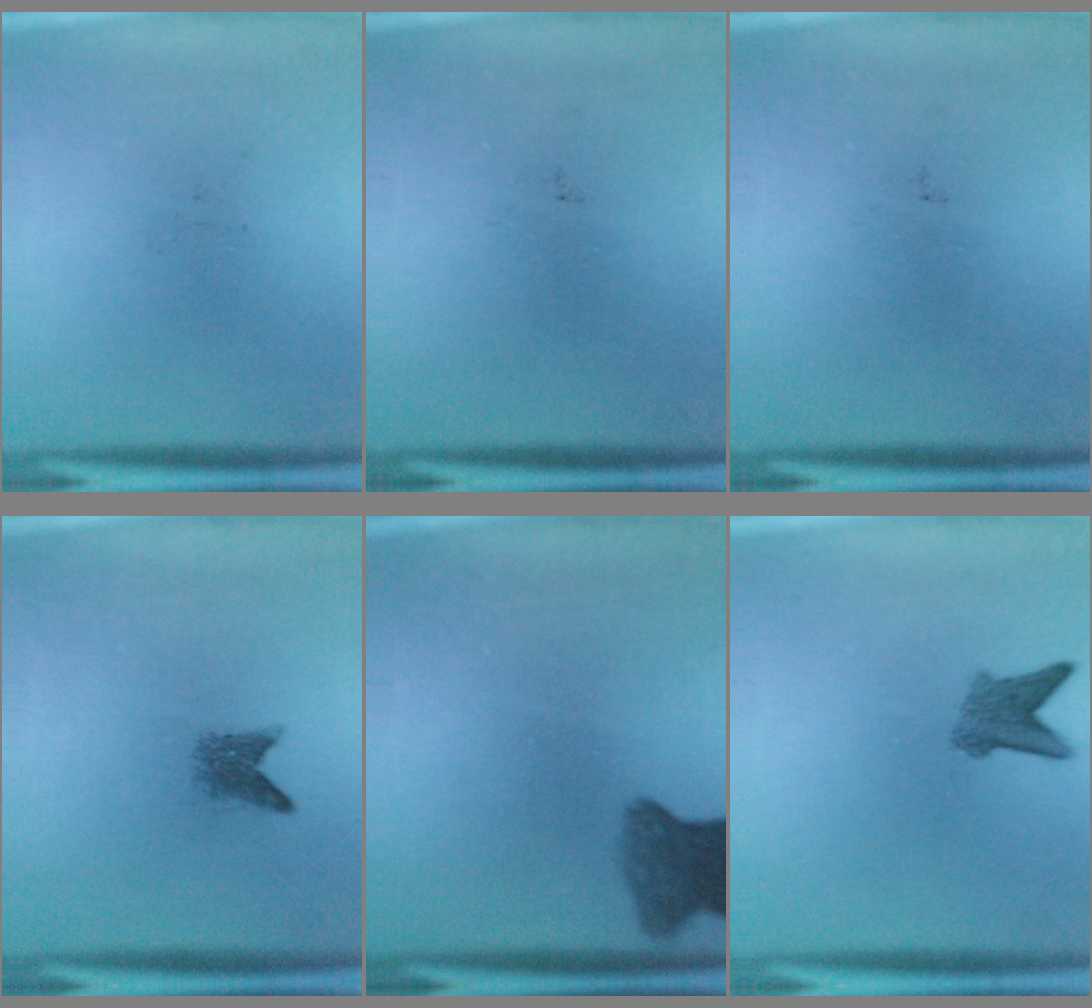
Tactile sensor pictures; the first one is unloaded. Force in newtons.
{"total": 0.0}
{"total": 0.0}
{"total": 2.3}
{"total": 6.2}
{"total": 3.7}